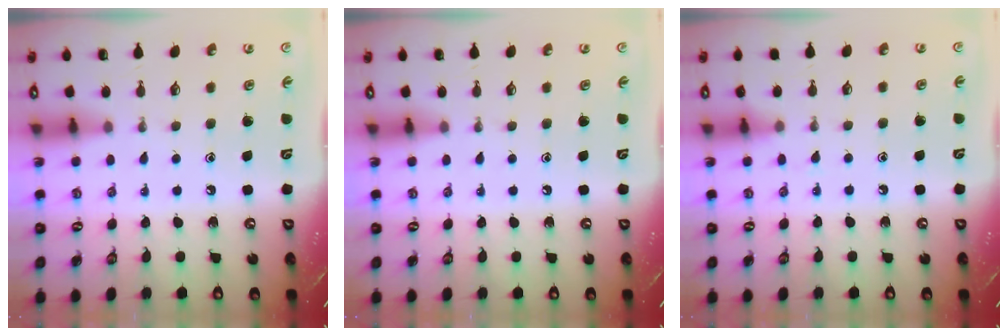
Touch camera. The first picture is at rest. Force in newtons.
{"total": 0.0}
{"total": 5.5, "press": 5.4, "slide": 0.6}